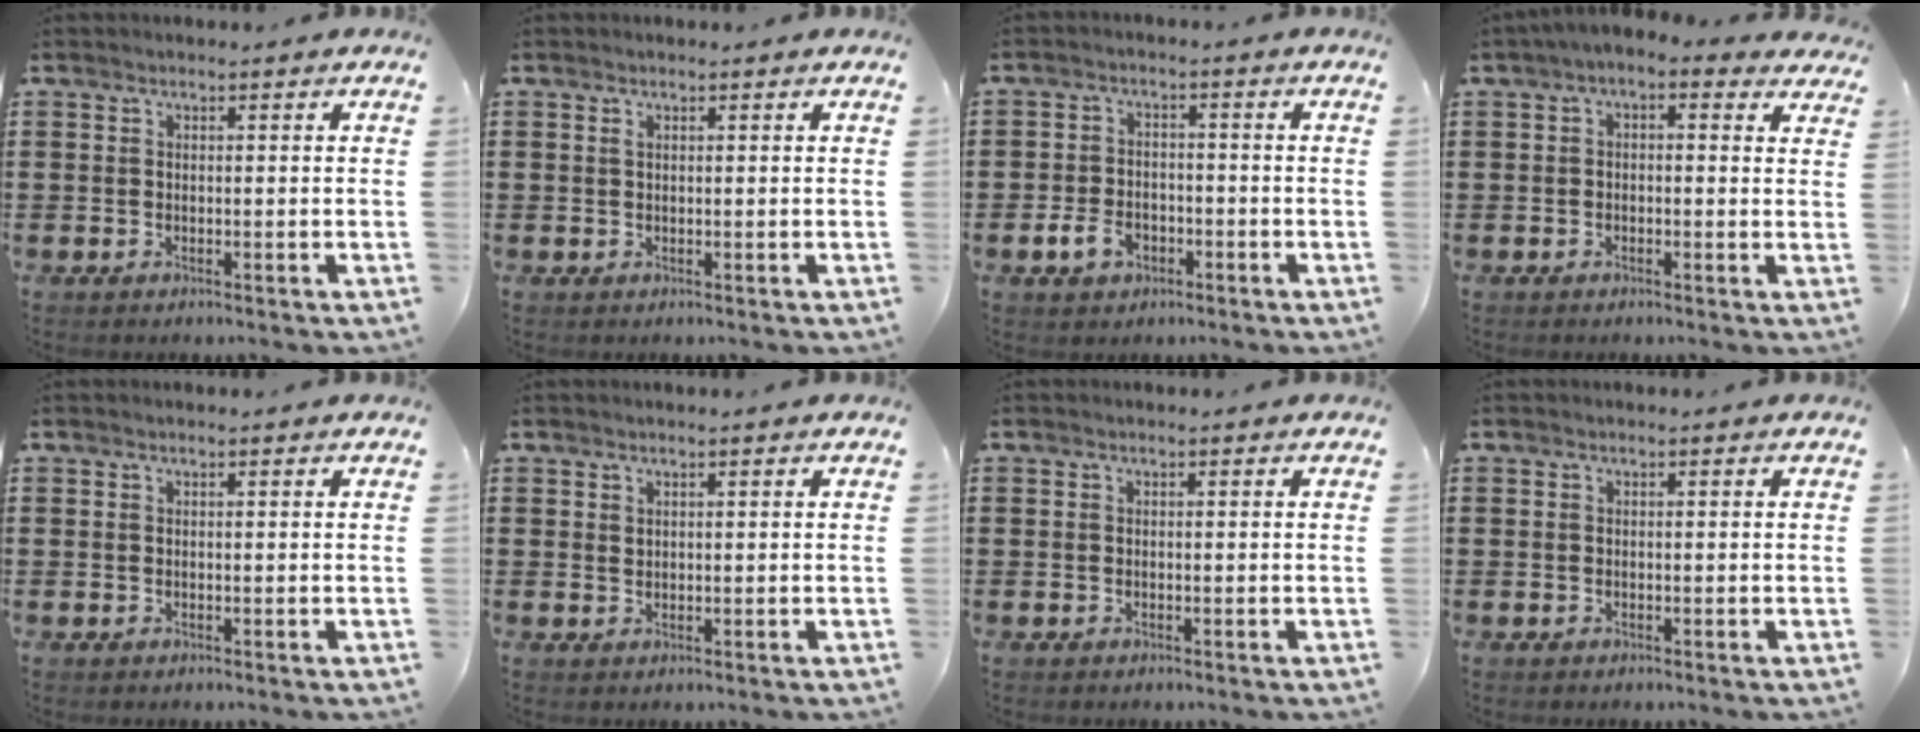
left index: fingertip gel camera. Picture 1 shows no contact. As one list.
[{"total": 0.7, "force": [0.2, 0.7, 0.2], "torque": [-0.006, 0.003, 0.005]}, {"total": 4.3, "force": [-2.2, 2.8, 2.4], "torque": [-0.057, 0.002, -0.044]}, {"total": 1.6, "force": [-0.7, 0.9, 1.1], "torque": [-0.032, 0.005, -0.021]}, {"total": 0.0}, {"total": 1.0, "force": [0.8, 0.5, 0.4], "torque": [-0.010, 0.003, 0.016]}, {"total": 0.0}, {"total": 0.0}]